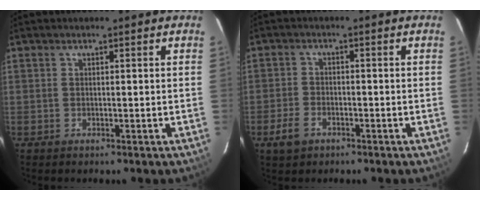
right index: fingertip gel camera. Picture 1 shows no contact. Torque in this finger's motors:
{"motor_torque": [0.32, -0.20, 0.10, 0.02]}